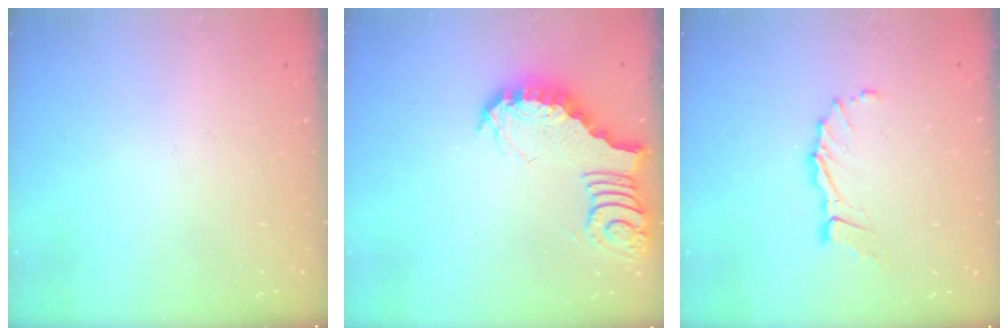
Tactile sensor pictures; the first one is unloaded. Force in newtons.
{"total": 3.9, "press": 3.9, "slide": 0.4}
{"total": 8.5, "press": 8.4, "slide": 0.9}